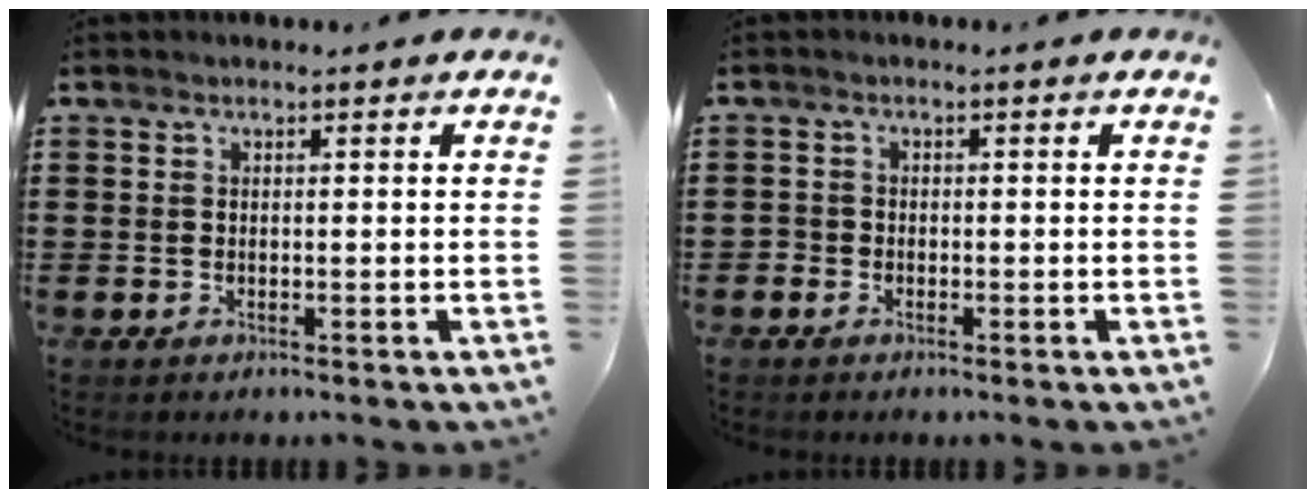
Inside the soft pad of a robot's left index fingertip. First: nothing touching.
{"total": 1.1, "force": [-0.8, 0.8, 0.0], "torque": [-0.004, 0.004, -0.018]}